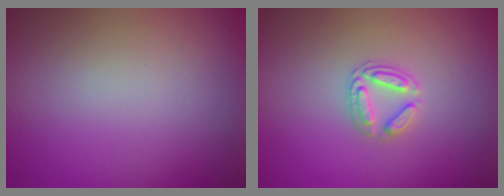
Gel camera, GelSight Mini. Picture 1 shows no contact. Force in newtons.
{"total": 2.5, "press": 2.5, "slide": 0.4}